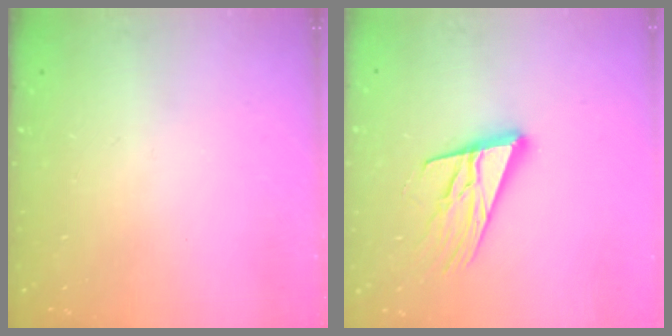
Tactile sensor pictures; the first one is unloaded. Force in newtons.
{"total": 17.0, "press": 16.5, "slide": 4.2}